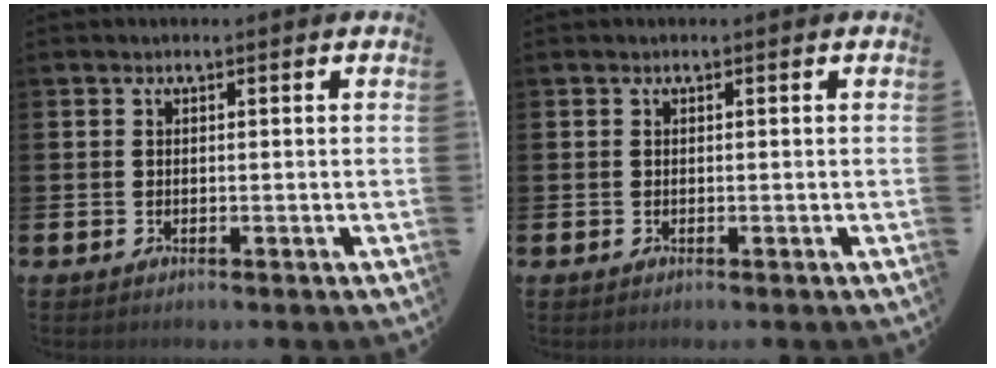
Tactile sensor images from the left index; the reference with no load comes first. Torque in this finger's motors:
{"motor_torque": [0.00, 0.00, 0.00, 0.01]}